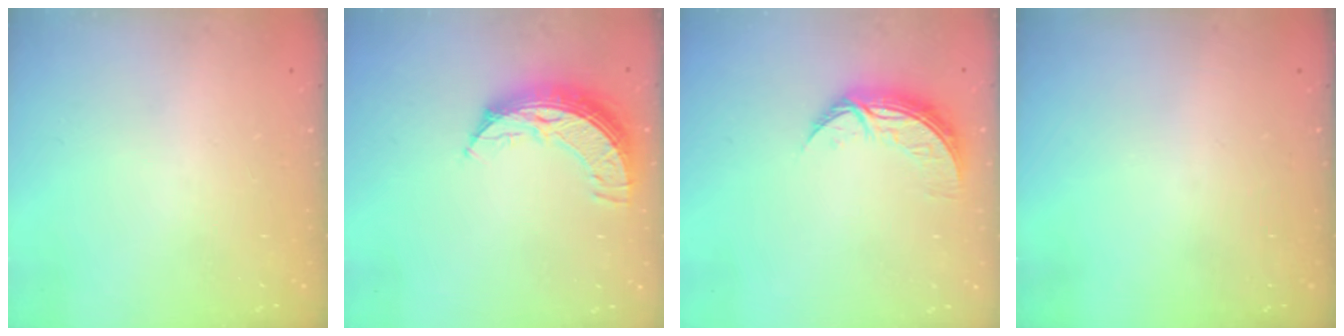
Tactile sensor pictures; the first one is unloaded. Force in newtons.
{"total": 10.6, "press": 10.6, "slide": 1.0}
{"total": 8.5, "press": 8.5, "slide": 0.3}
{"total": 0.0}